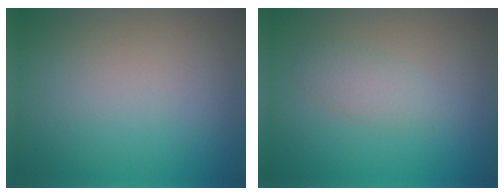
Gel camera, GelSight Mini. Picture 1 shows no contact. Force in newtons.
{"total": 1.9, "press": 1.9, "slide": 0.0}